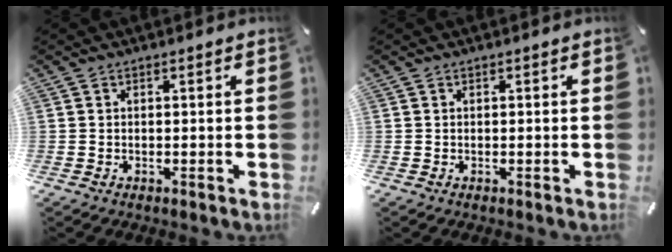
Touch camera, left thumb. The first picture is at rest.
{"total": 0.0}